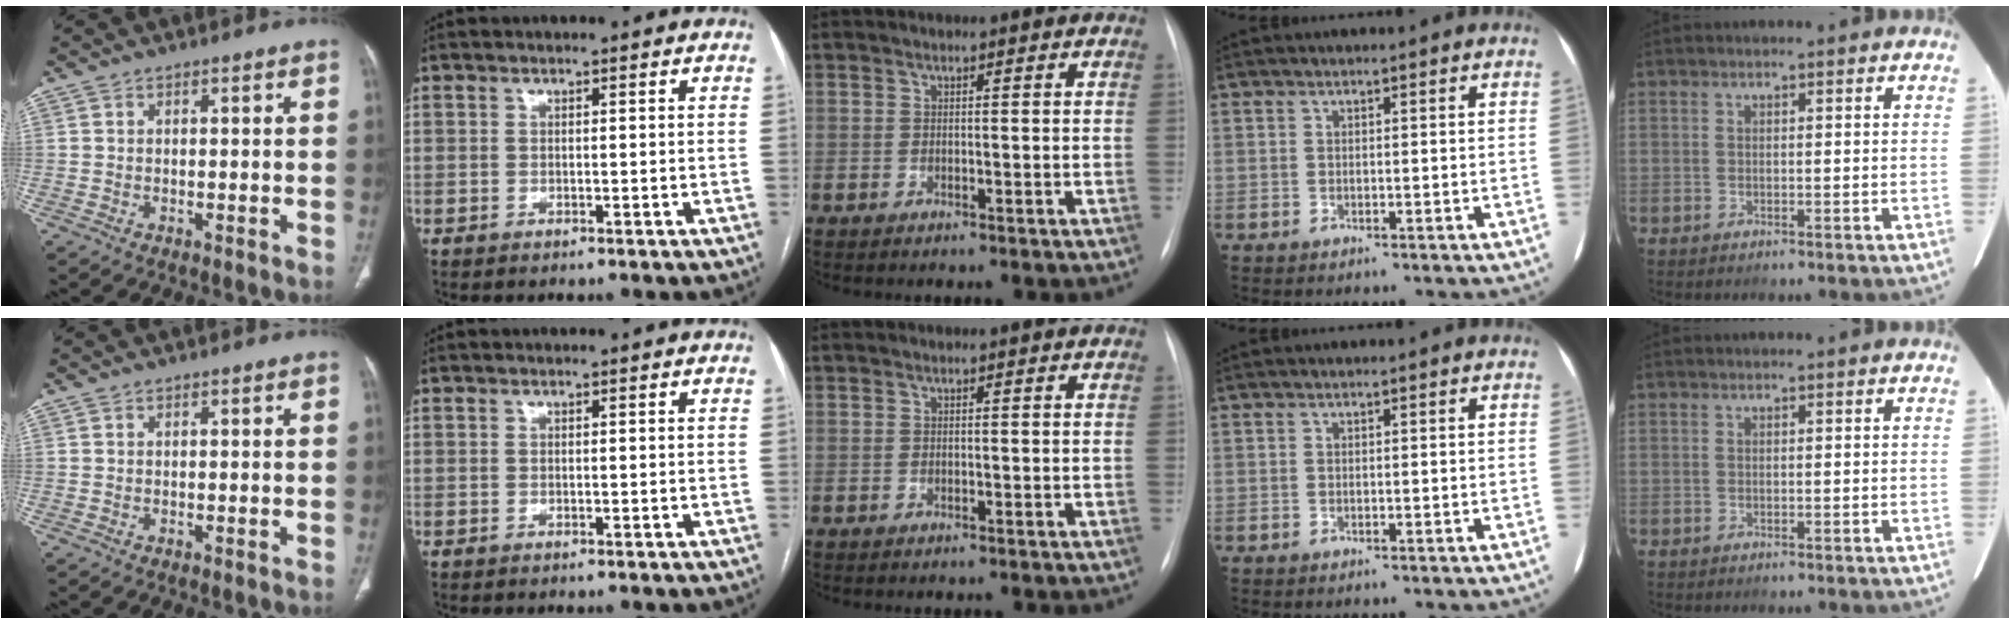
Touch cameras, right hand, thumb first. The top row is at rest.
{}